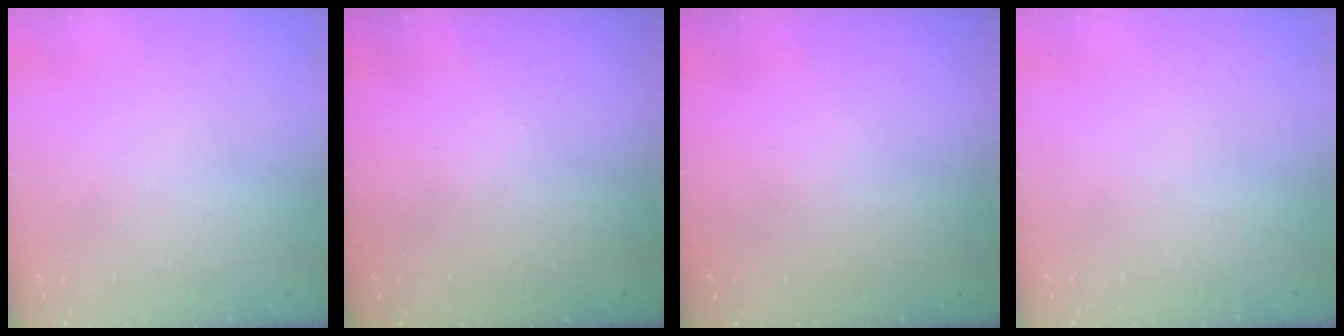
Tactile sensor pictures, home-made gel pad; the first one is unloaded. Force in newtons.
{"total": 3.3, "press": 3.3, "slide": 0.1}
{"total": 3.2, "press": 3.2, "slide": 0.1}
{"total": 0.0}